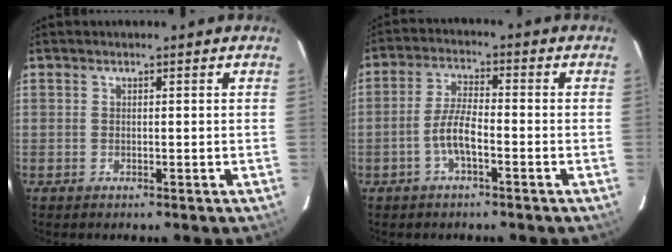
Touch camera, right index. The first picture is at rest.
{"total": 5.5, "force": [-2.5, 1.4, 4.7], "torque": [-0.103, 0.009, -0.048]}